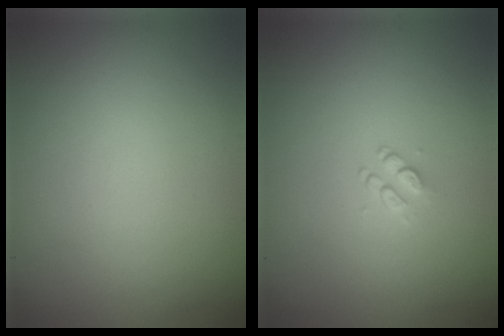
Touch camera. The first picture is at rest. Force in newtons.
{"total": 1.1, "press": 0.7, "slide": 0.8}